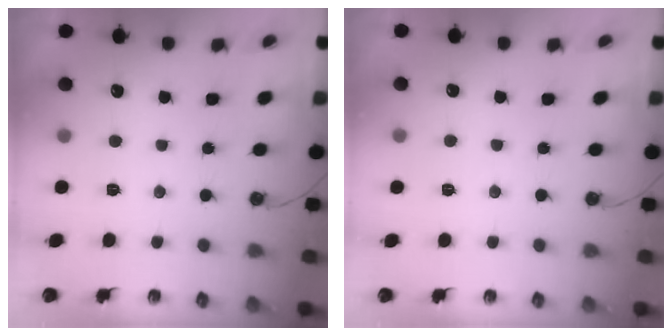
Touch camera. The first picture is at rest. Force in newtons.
{"total": 3.0, "press": 3.0, "slide": 0.4}